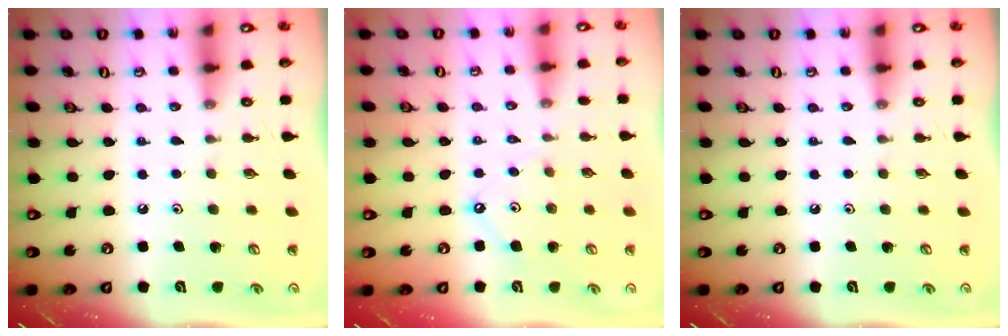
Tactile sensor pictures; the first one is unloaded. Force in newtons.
{"total": 3.7, "press": 3.7, "slide": 0.1}
{"total": 0.0}